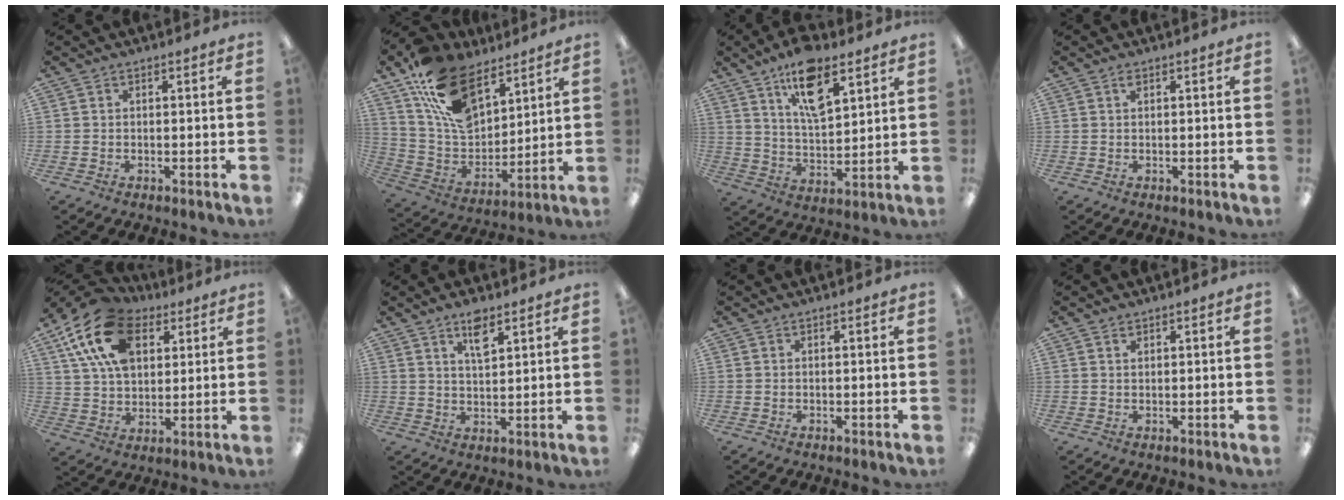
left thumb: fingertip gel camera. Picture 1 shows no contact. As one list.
[{"total": 18.3, "force": [11.3, 10.1, 10.3], "torque": [-0.196, -0.049, 0.216]}, {"total": 13.5, "force": [8.4, 5.7, 8.9], "torque": [-0.148, -0.030, 0.147]}, {"total": 0.9, "force": [0.5, 0.4, 0.6], "torque": [-0.013, 0.003, 0.009]}, {"total": 18.1, "force": [8.9, 11.3, 10.9], "torque": [-0.228, -0.017, 0.160]}, {"total": 5.9, "force": [4.0, 2.1, 3.9], "torque": [-0.061, -0.014, 0.066]}, {"total": 0.0}, {"total": 1.0, "force": [0.8, 0.5, 0.5], "torque": [-0.011, 0.001, 0.014]}]